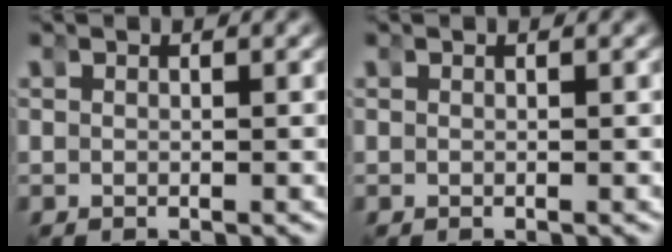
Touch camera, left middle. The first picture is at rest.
{"total": 0.0}